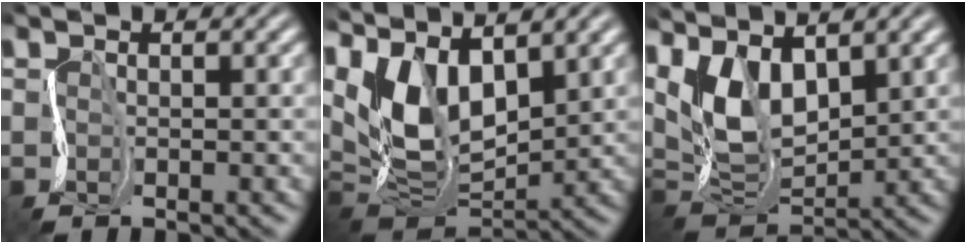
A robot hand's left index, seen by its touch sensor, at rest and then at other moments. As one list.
[{"total": 9.0, "force": [4.6, 4.8, 6.1], "torque": [-0.136, 0.010, 0.081]}, {"total": 6.8, "force": [4.2, 3.1, 4.4], "torque": [-0.101, 0.004, 0.075]}]